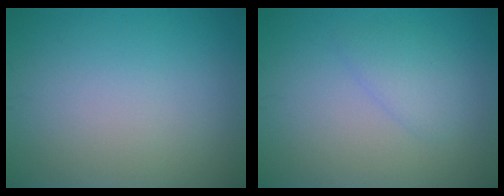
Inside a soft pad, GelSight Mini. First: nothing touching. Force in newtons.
{"total": 1.9, "press": 1.9, "slide": 0.1}